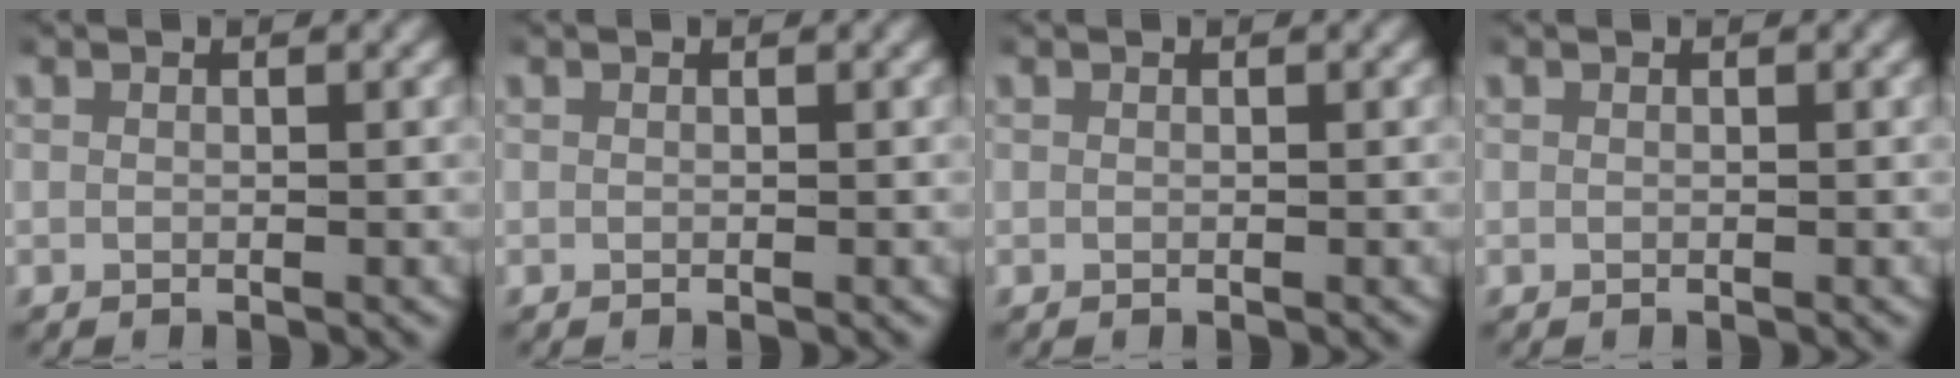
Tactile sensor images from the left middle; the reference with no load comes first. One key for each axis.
{"total": 0.0}
{"total": 0.0}
{"total": 0.0}